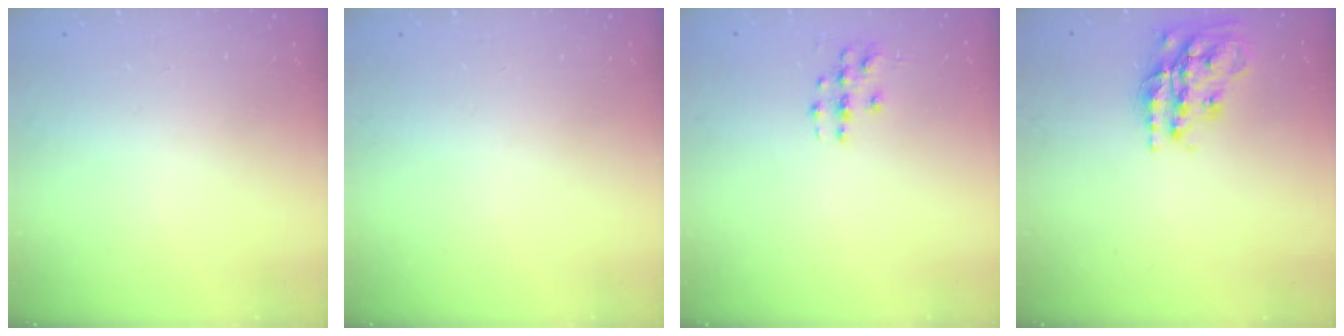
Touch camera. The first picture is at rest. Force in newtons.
{"total": 0.0}
{"total": 3.6, "press": 3.6, "slide": 0.3}
{"total": 18.7, "press": 18.6, "slide": 1.5}